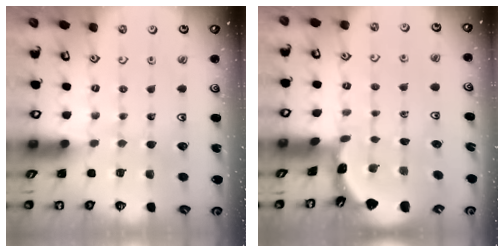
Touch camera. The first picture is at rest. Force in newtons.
{"total": 1.7, "press": 1.7, "slide": 0.1}